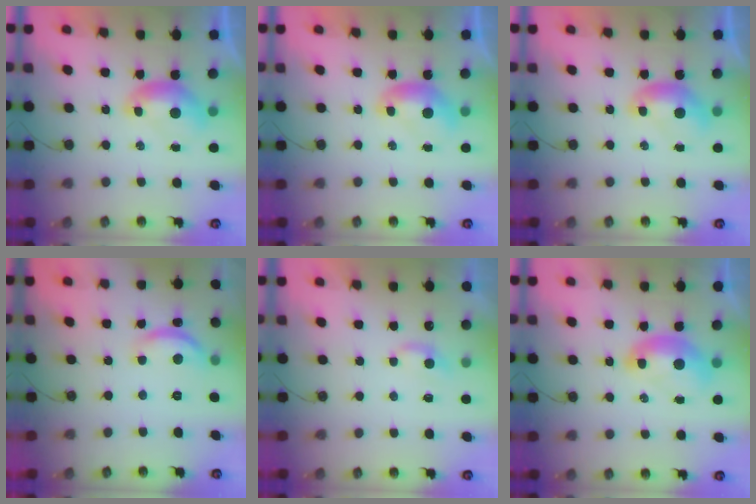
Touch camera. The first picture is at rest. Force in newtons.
{"total": 0.0}
{"total": 0.0}
{"total": 5.1, "press": 5.1, "slide": 0.5}
{"total": 2.0, "press": 2.0, "slide": 0.5}
{"total": 2.6, "press": 2.5, "slide": 0.6}